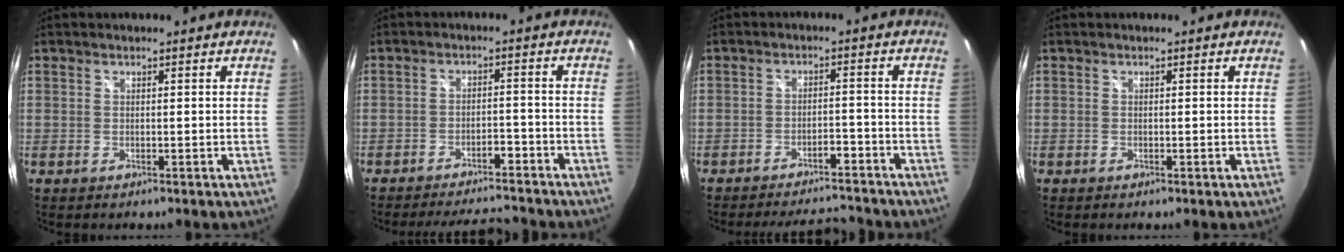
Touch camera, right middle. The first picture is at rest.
{"total": 11.1, "force": [-9.9, 2.8, 4.1], "torque": [-0.091, 0.015, -0.135]}
{"total": 10.9, "force": [-9.7, 2.9, 3.9], "torque": [-0.086, 0.018, -0.130]}
{"total": 0.0}